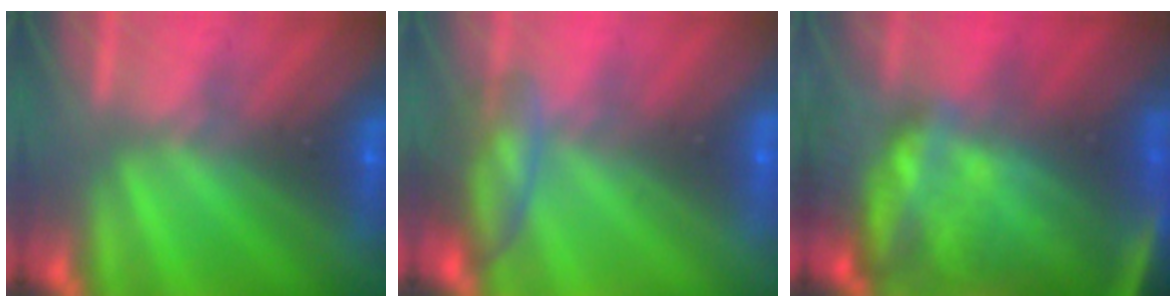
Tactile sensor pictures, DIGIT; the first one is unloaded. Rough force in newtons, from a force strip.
{"total": 2.8}
{"total": 7.5}